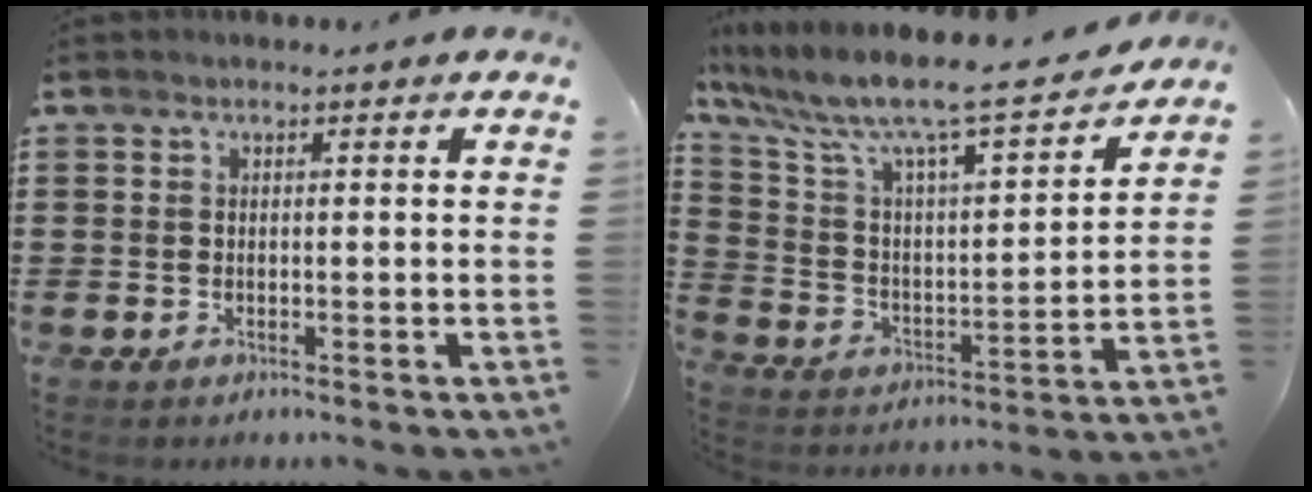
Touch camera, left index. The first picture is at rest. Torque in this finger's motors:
{"motor_torque": [2.14, 0.00, 1.05, 0.21]}